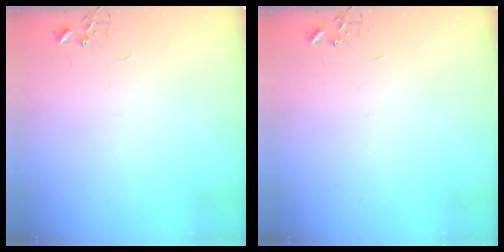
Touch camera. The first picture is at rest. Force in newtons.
{"total": 0.0}